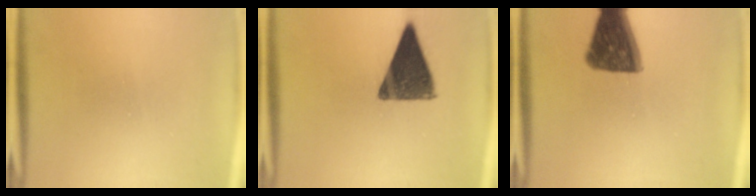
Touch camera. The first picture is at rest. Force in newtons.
{"total": 12.7}
{"total": 12.0}